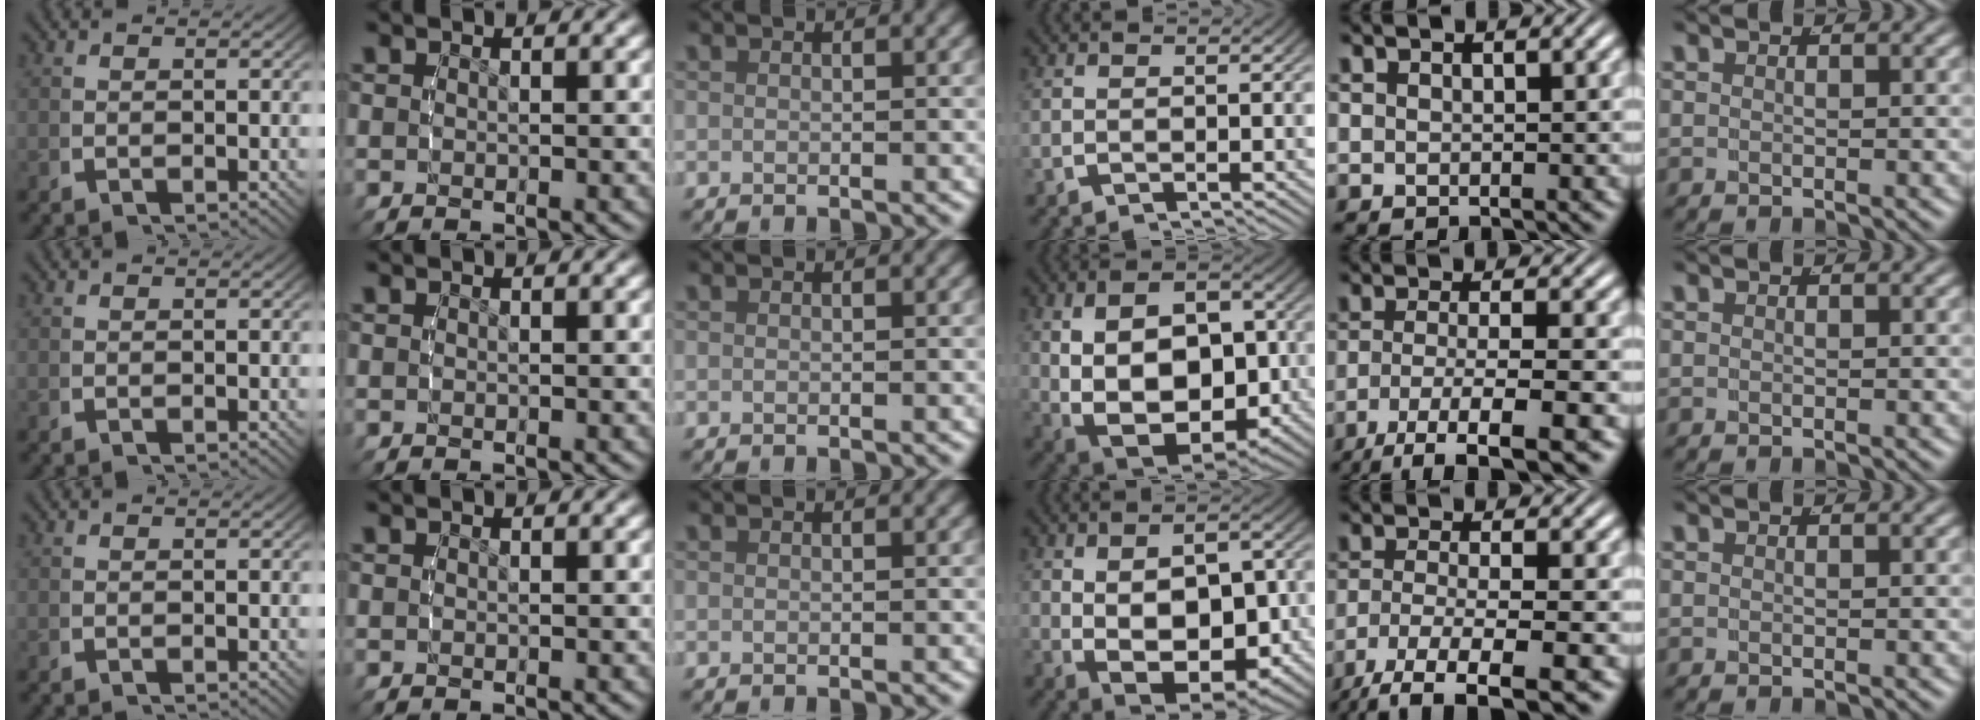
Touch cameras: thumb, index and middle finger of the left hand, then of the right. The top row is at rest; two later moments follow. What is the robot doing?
{"motion": "lift_and_place", "object": "bandage"}